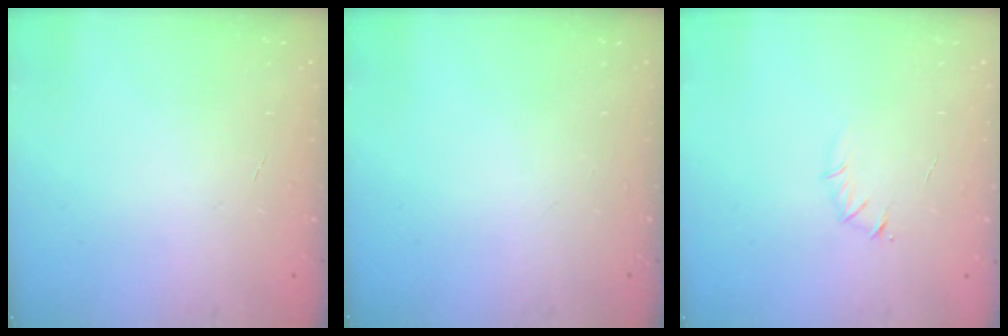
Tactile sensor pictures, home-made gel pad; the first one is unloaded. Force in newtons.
{"total": 0.0}
{"total": 2.7, "press": 2.6, "slide": 0.8}